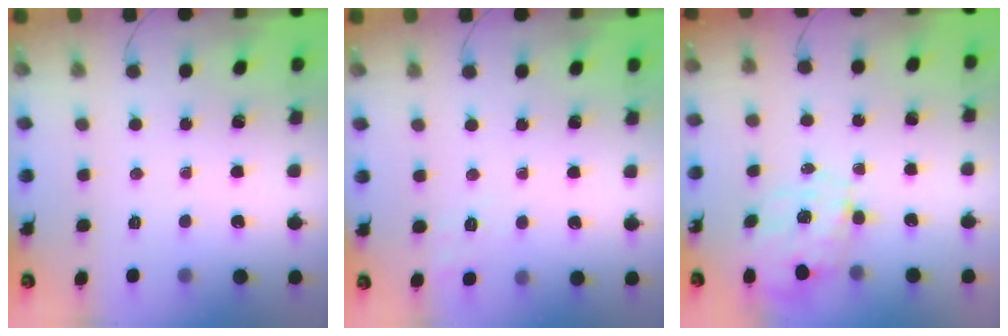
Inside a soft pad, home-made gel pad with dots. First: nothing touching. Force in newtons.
{"total": 2.5, "press": 1.3, "slide": 2.1}
{"total": 2.0, "press": 1.8, "slide": 1.0}